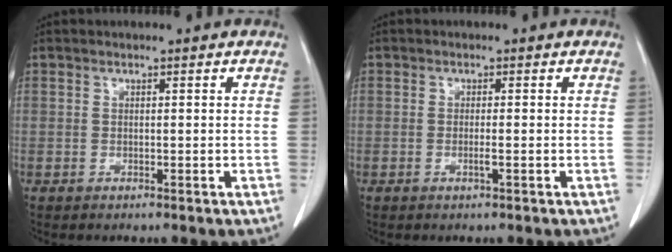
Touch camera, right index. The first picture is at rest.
{"total": 0.7, "force": [-0.2, 0.0, 0.7], "torque": [-0.014, -0.001, -0.003]}